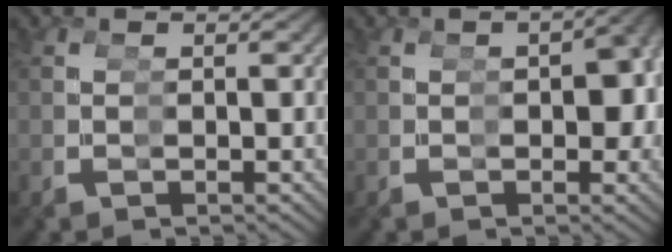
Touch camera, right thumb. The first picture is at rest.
{"total": 4.6, "force": [0.0, 2.1, 4.1], "torque": [-0.040, 0.007, -0.001]}